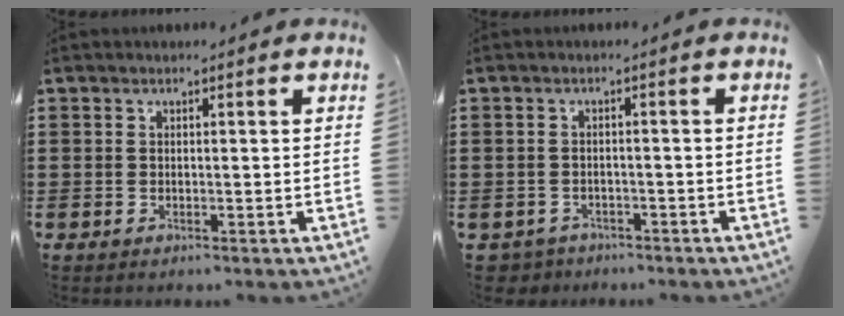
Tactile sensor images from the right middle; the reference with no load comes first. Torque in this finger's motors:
{"motor_torque": [0.13, 0.09, 0.03, 0.00]}